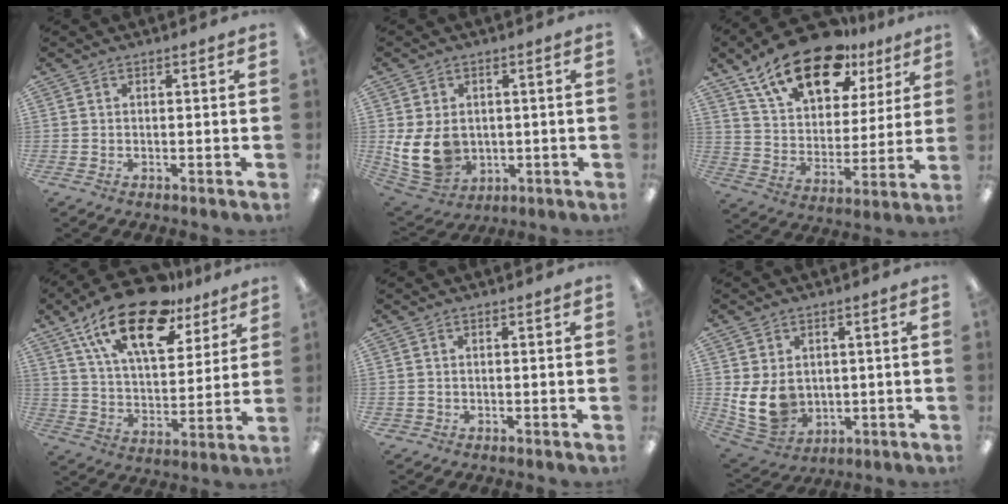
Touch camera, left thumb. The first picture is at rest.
{"total": 11.1, "force": [-0.5, 8.7, 6.9], "torque": [-0.152, -0.001, -0.003]}
{"total": 19.7, "force": [13.1, 9.8, 11.1], "torque": [-0.187, -0.067, 0.229]}
{"total": 22.5, "force": [14.3, 10.3, 14.0], "torque": [-0.236, -0.071, 0.248]}
{"total": 0.8, "force": [0.0, 0.8, 0.0], "torque": [0.000, 0.004, -0.003]}
{"total": 10.1, "force": [0.6, 8.1, 6.1], "torque": [-0.142, -0.006, 0.015]}